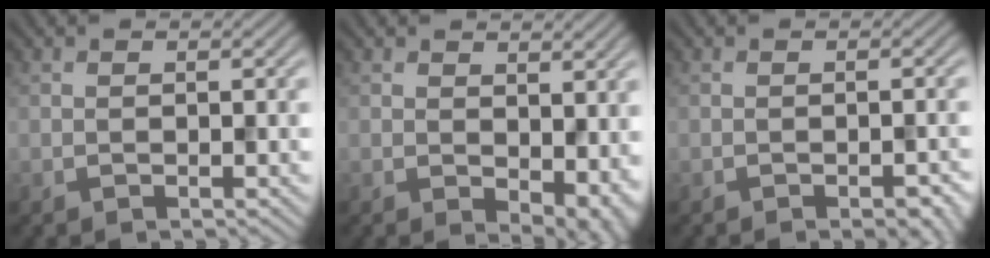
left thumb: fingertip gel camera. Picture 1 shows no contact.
{"total": 5.8, "force": [0.0, 3.6, 4.5], "torque": [-0.063, -0.022, 0.014]}
{"total": 2.6, "force": [-1.6, 0.8, 1.9], "torque": [-0.022, -0.002, -0.015]}